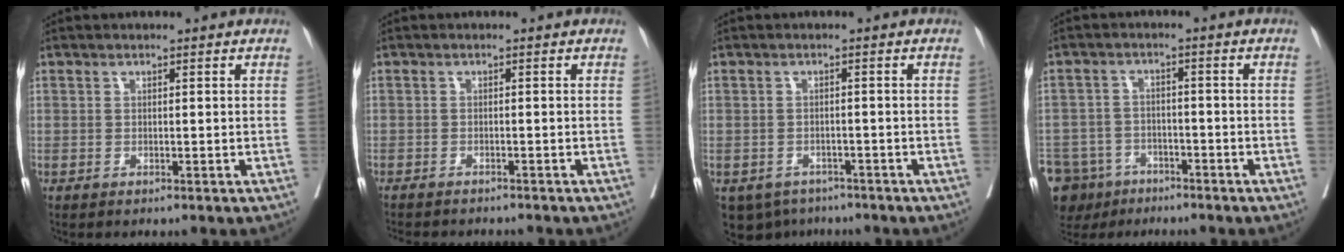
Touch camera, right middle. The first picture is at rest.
{"total": 7.0, "force": [-6.4, 1.6, 2.3], "torque": [-0.028, -0.005, -0.087]}
{"total": 5.8, "force": [-4.1, 4.0, 0.8], "torque": [-0.013, 0.001, -0.055]}
{"total": 11.1, "force": [-7.7, 7.5, 2.8], "torque": [-0.075, -0.001, -0.120]}